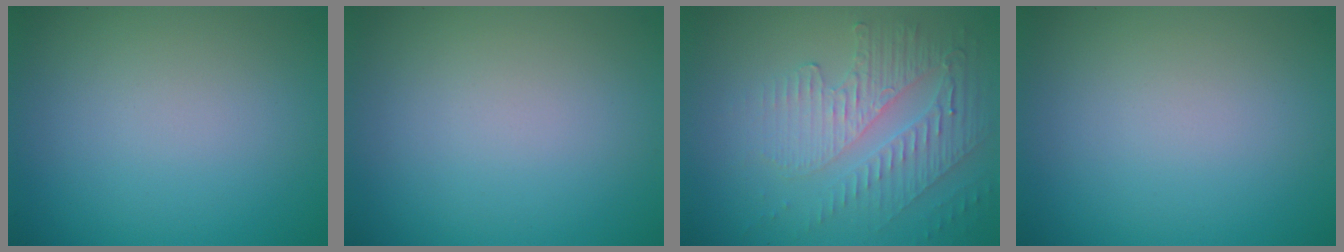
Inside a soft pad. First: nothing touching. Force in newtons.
{"total": 0.0}
{"total": 5.8, "press": 3.4, "slide": 4.7}
{"total": 0.0}